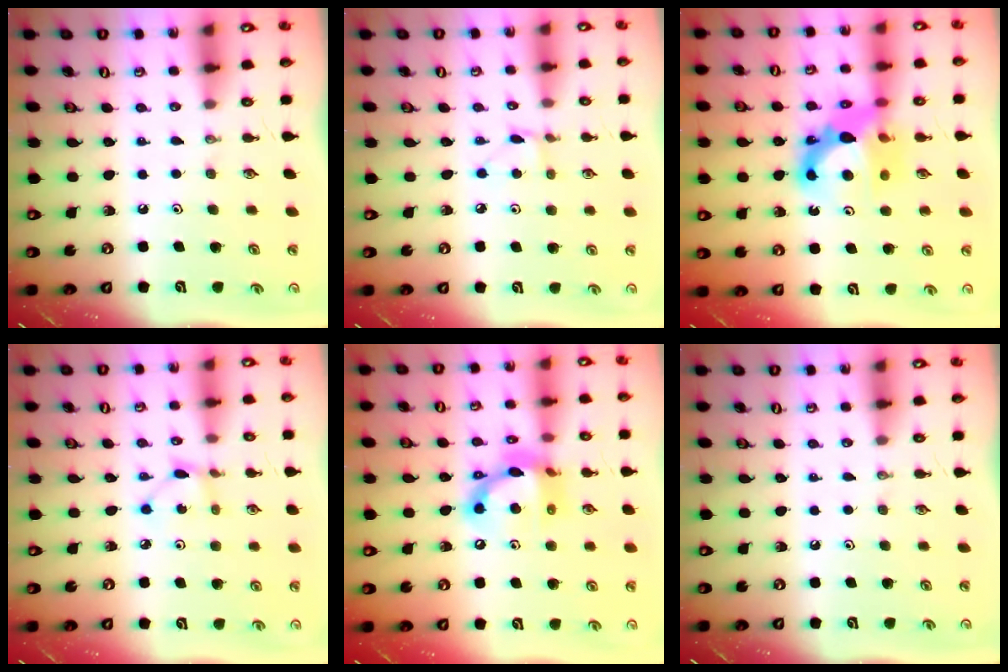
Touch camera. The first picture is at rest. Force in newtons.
{"total": 2.6, "press": 2.6, "slide": 0.3}
{"total": 12.9, "press": 12.9, "slide": 1.1}
{"total": 2.4, "press": 2.4, "slide": 0.3}
{"total": 13.7, "press": 13.7, "slide": 1.0}
{"total": 0.0}